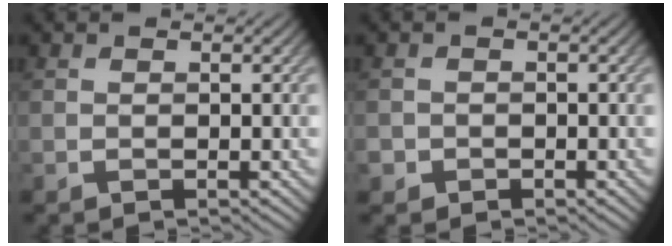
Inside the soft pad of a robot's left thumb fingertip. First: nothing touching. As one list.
[{"total": 1.5, "force": [-0.7, 1.2, 0.2], "torque": [0.001, -0.006, -0.017]}]